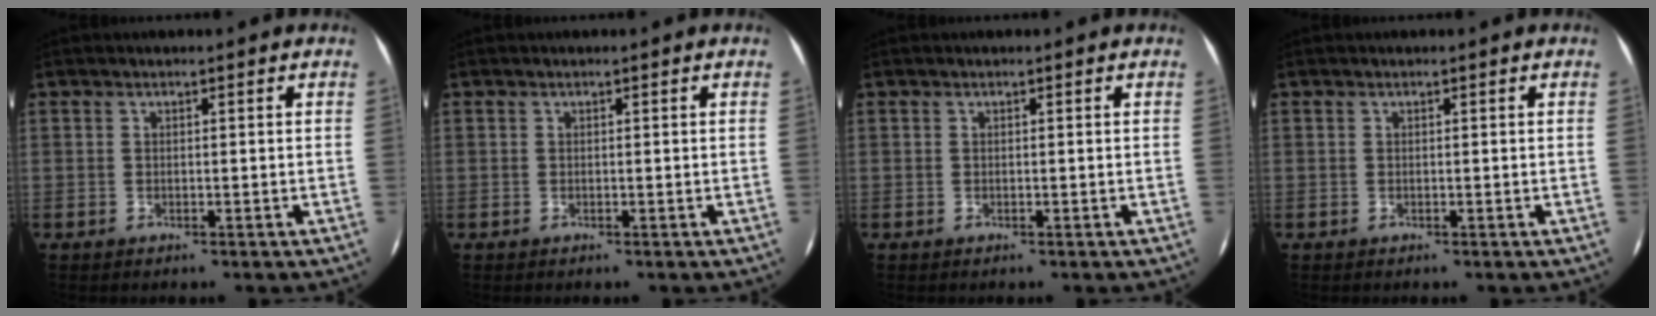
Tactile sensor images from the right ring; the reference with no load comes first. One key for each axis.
{"total": 0.0}
{"total": 0.0}
{"total": 0.0}